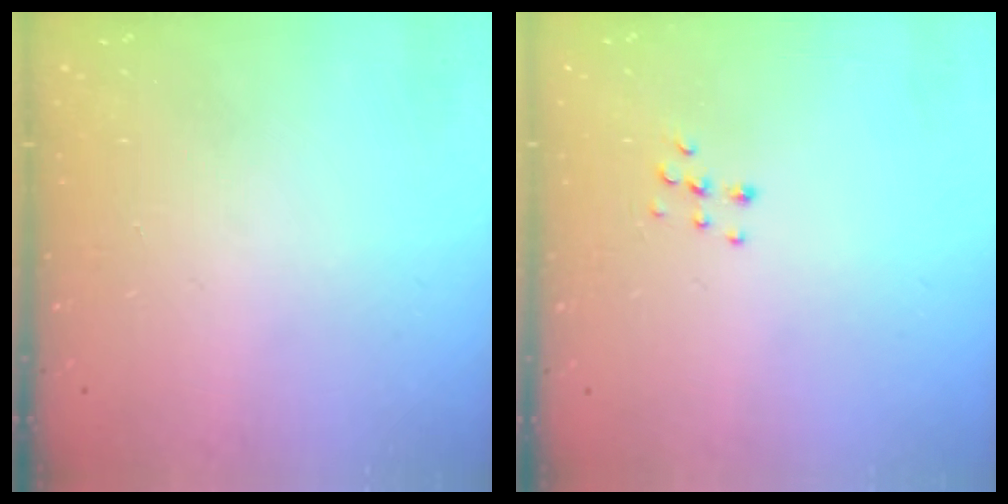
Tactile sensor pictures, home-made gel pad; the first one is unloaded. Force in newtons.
{"total": 5.9, "press": 5.9, "slide": 0.4}